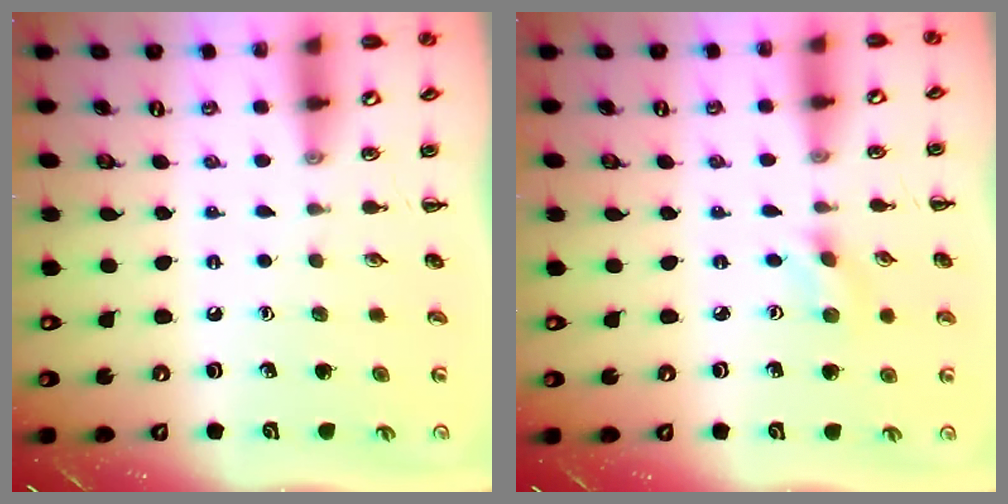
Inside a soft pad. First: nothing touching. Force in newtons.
{"total": 1.4, "press": 1.3, "slide": 0.5}